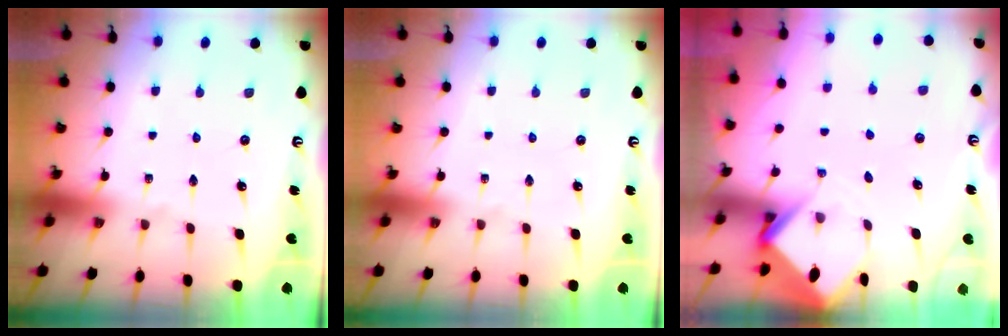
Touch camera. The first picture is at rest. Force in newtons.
{"total": 0.0}
{"total": 3.4, "press": 3.4, "slide": 0.3}